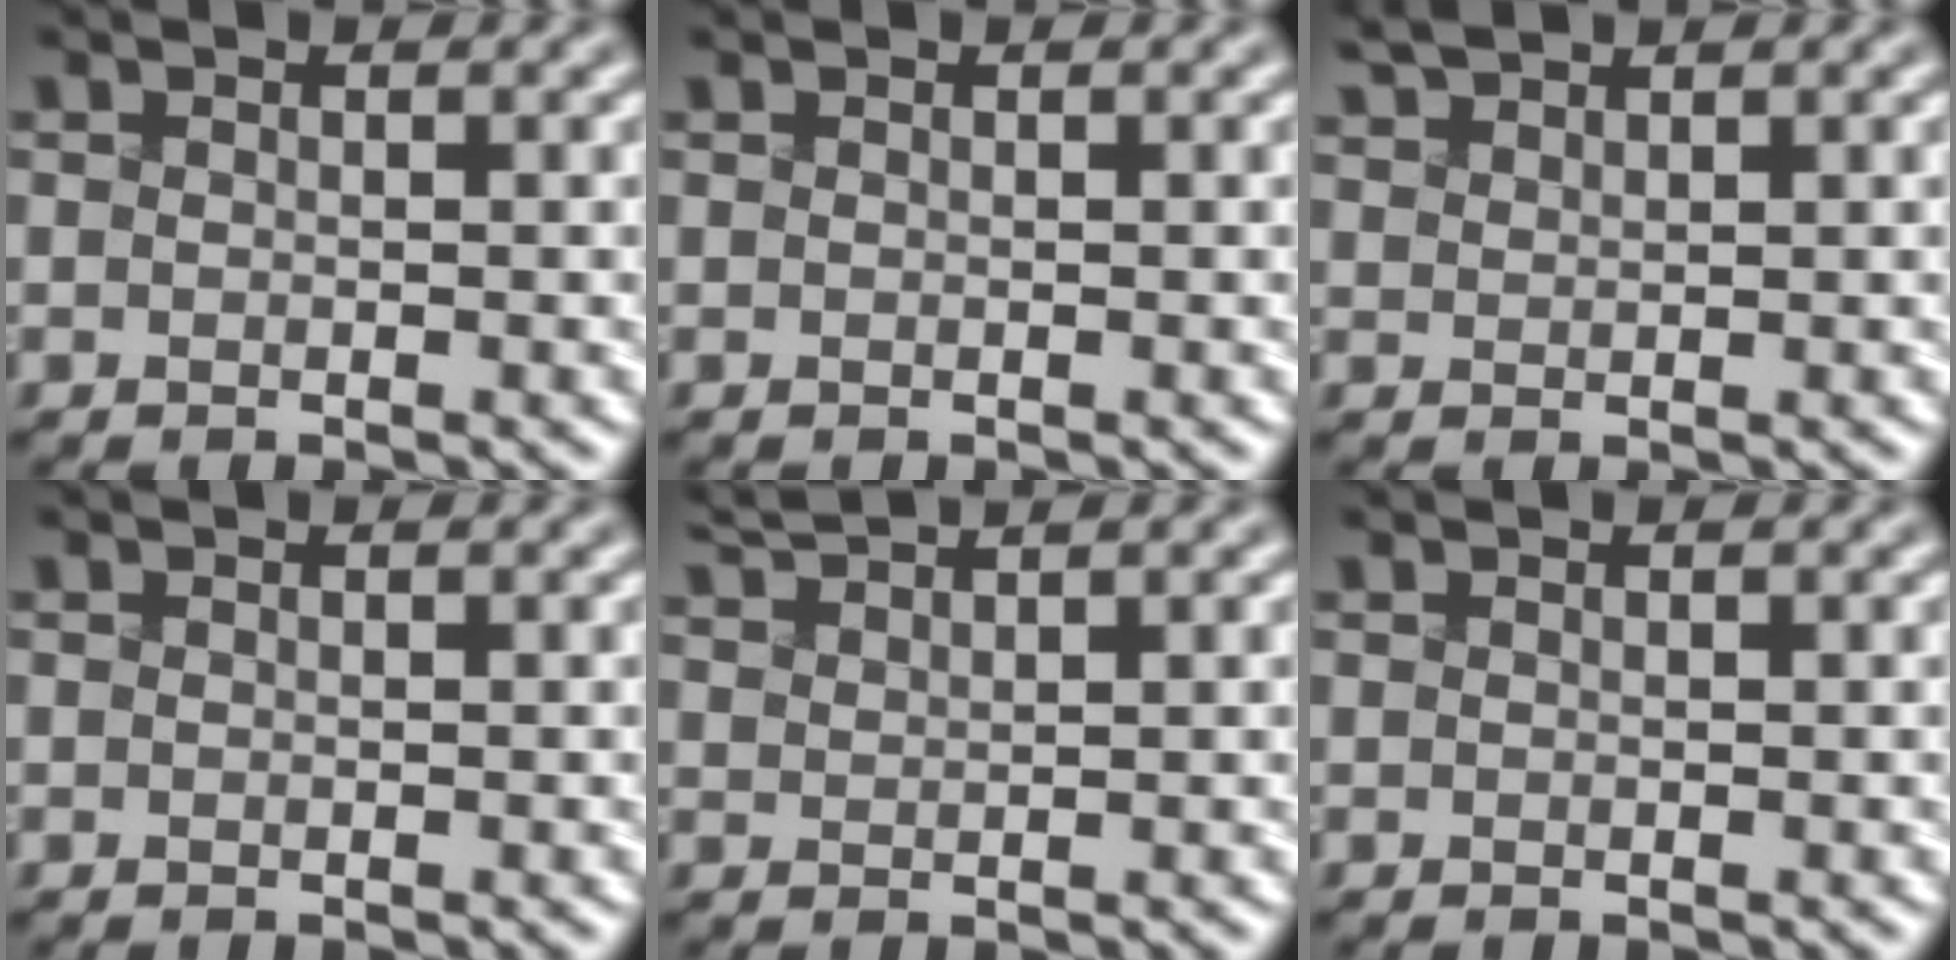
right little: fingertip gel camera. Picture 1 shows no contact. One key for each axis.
{"total": 0.0}
{"total": 1.7, "fx": 1.6, "fy": 0.4, "fz": 0.4, "tx": -0.019, "ty": 0.011, "tz": 0.042}
{"total": 0.0}
{"total": 2.1, "fx": 2.0, "fy": -0.3, "fz": 0.4, "tx": -0.015, "ty": 0.013, "tz": 0.051}
{"total": 0.0}